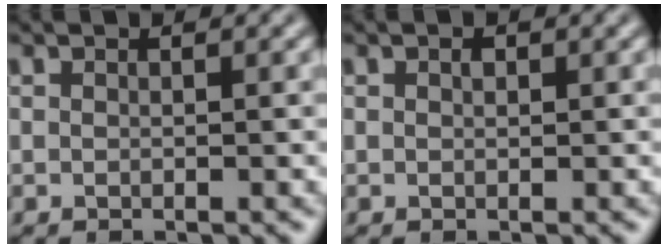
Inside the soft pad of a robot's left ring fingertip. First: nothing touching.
{"total": 0.5, "force": [0.2, 0.3, 0.4], "torque": [-0.007, 0.001, 0.002]}